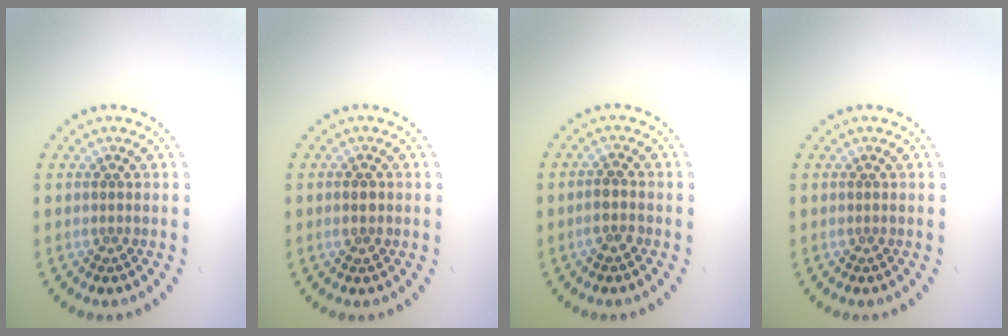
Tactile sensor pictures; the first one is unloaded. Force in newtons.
{"total": 1.7, "press": 1.7, "slide": 0.1}
{"total": 1.7, "press": 1.5, "slide": 0.7}
{"total": 0.0}